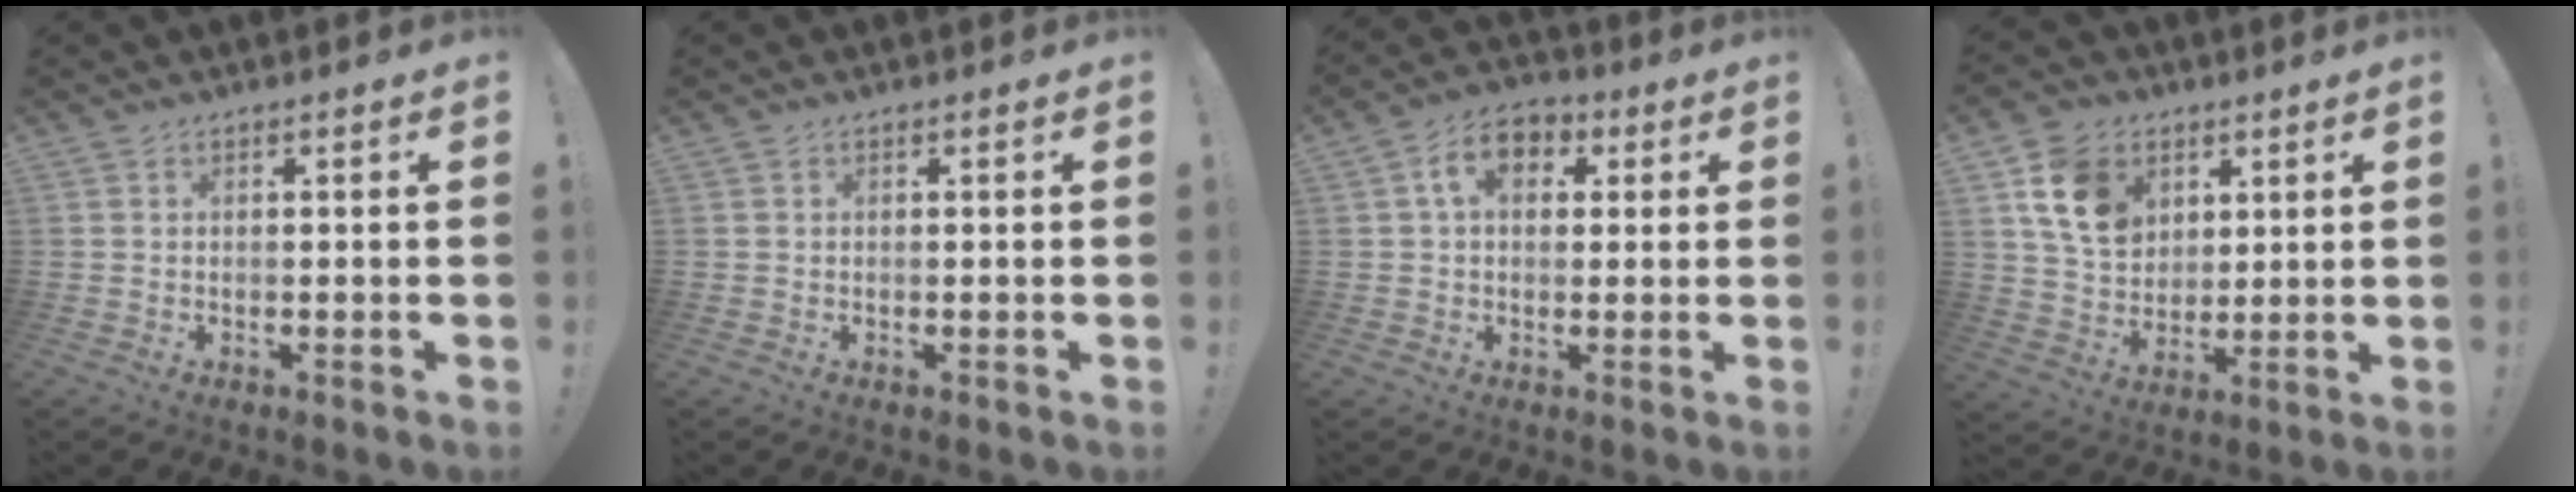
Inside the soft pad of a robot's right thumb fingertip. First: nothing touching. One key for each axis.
{"total": 0.0}
{"total": 9.7, "fx": 2.9, "fy": 6.7, "fz": 6.3, "tx": -0.099, "ty": 0.011, "tz": 0.054}
{"total": 14.0, "fx": 6.2, "fy": 10.6, "fz": 6.8, "tx": -0.117, "ty": -0.010, "tz": 0.127}